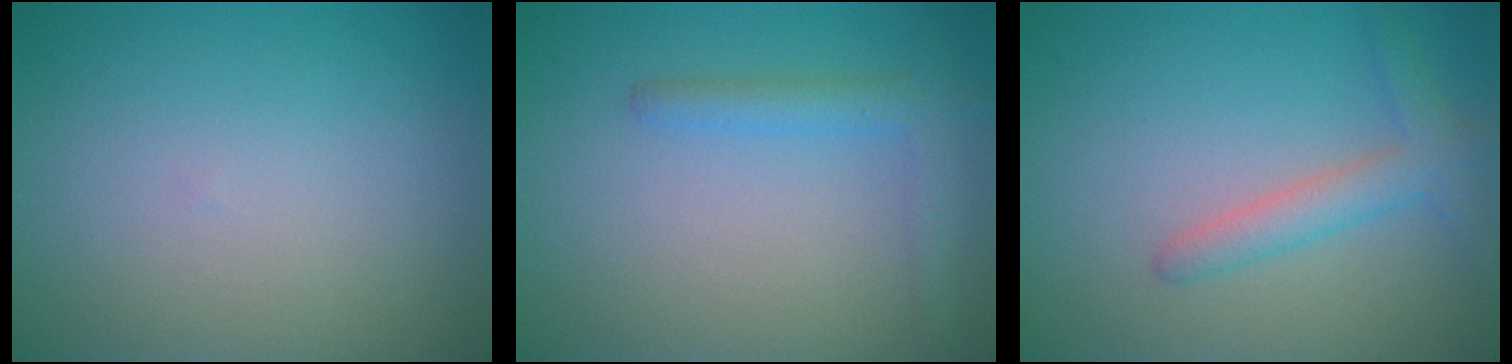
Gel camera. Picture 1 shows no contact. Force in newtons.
{"total": 2.4, "press": 2.4, "slide": 0.2}
{"total": 2.1, "press": 2.1, "slide": 0.2}